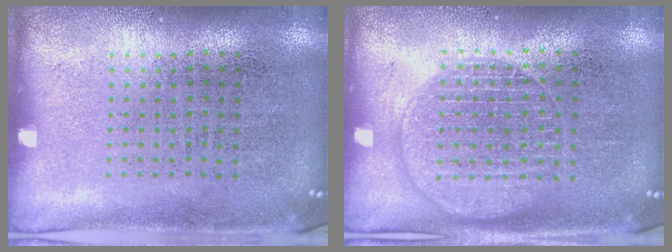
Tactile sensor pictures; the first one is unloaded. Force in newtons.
{"total": 1.6, "press": 1.6, "slide": 0.1}